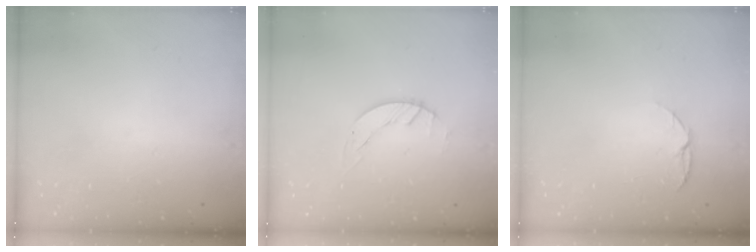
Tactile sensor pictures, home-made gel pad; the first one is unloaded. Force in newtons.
{"total": 1.5, "press": 1.4, "slide": 0.3}
{"total": 4.9, "press": 4.8, "slide": 0.6}